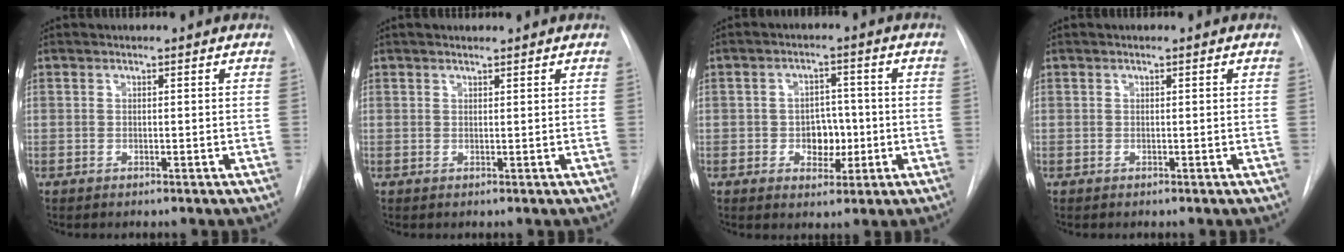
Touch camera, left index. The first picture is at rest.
{"total": 1.6, "force": [1.4, 0.3, 0.7], "torque": [-0.011, 0.016, 0.022]}
{"total": 5.1, "force": [-1.0, 3.7, 3.4], "torque": [-0.042, 0.010, -0.010]}
{"total": 0.0}